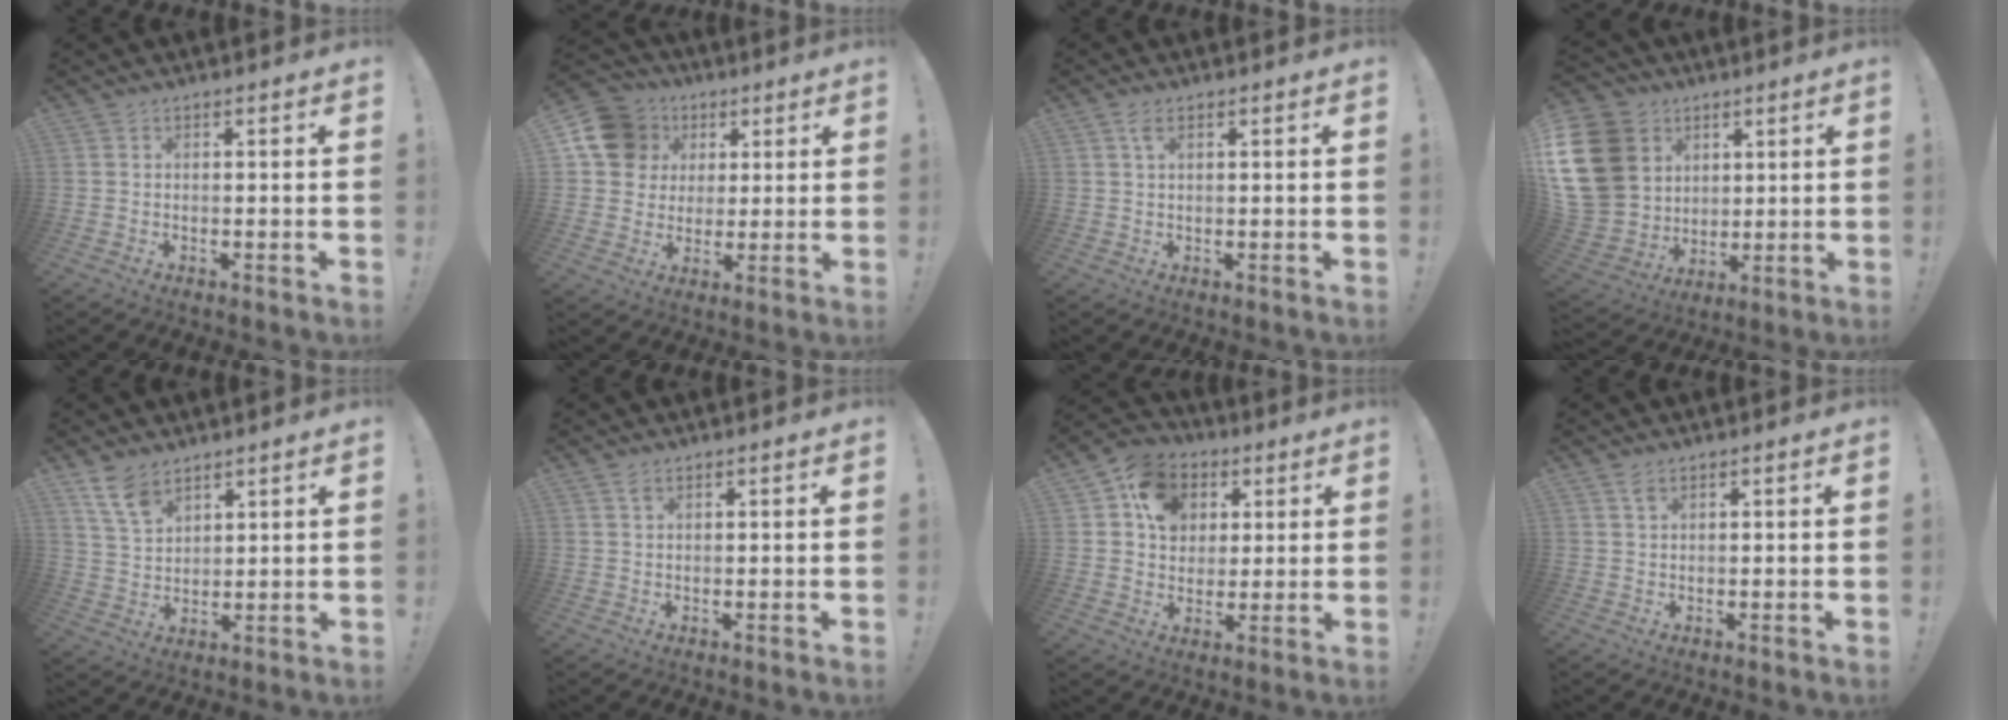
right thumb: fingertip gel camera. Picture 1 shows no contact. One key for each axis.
{"total": 14.5, "fx": 4.9, "fy": 12.5, "fz": 5.4, "tx": -0.075, "ty": -0.012, "tz": 0.103}
{"total": 2.7, "fx": 1.2, "fy": 1.3, "fz": 2.0, "tx": -0.033, "ty": -0.001, "tz": 0.019}
{"total": 20.9, "fx": 4.9, "fy": 17.3, "fz": 10.6, "tx": -0.201, "ty": -0.014, "tz": 0.120}
{"total": 8.6, "fx": 6.1, "fy": 4.5, "fz": 4.1, "tx": -0.080, "ty": -0.029, "tz": 0.120}
{"total": 1.6, "fx": 1.0, "fy": 0.7, "fz": 1.0, "tx": -0.018, "ty": -0.002, "tz": 0.019}
{"total": 12.8, "fx": 4.4, "fy": 10.6, "fz": 5.7, "tx": -0.084, "ty": -0.007, "tz": 0.089}
{"total": 2.0, "fx": 1.2, "fy": 0.8, "fz": 1.4, "tx": -0.017, "ty": -0.005, "tz": 0.020}